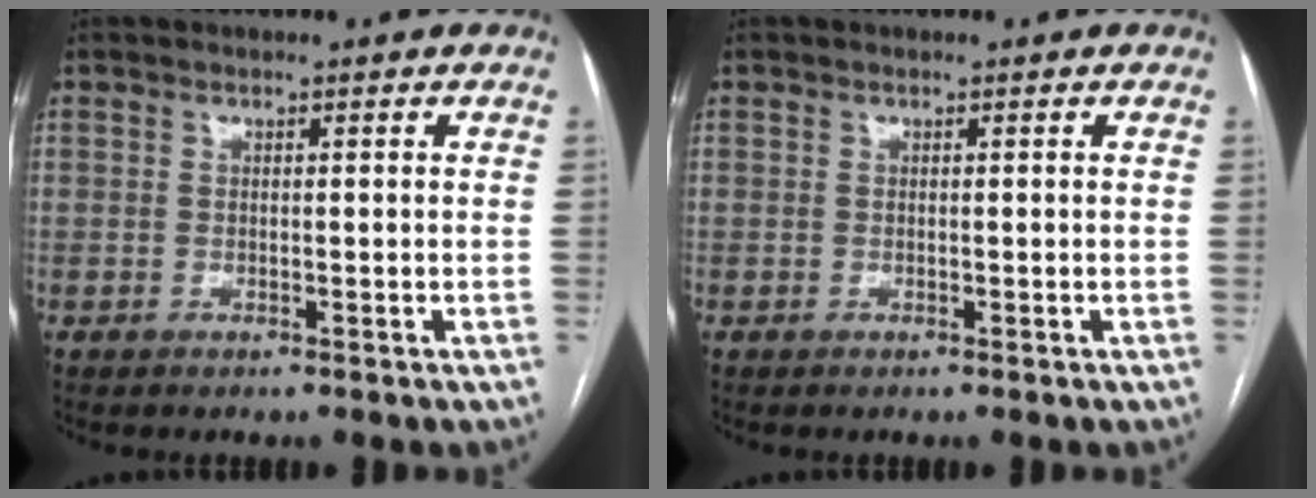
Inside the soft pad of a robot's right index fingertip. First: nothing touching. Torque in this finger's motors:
{"motor_torque": [0.00, 0.00, 0.00, 0.00]}